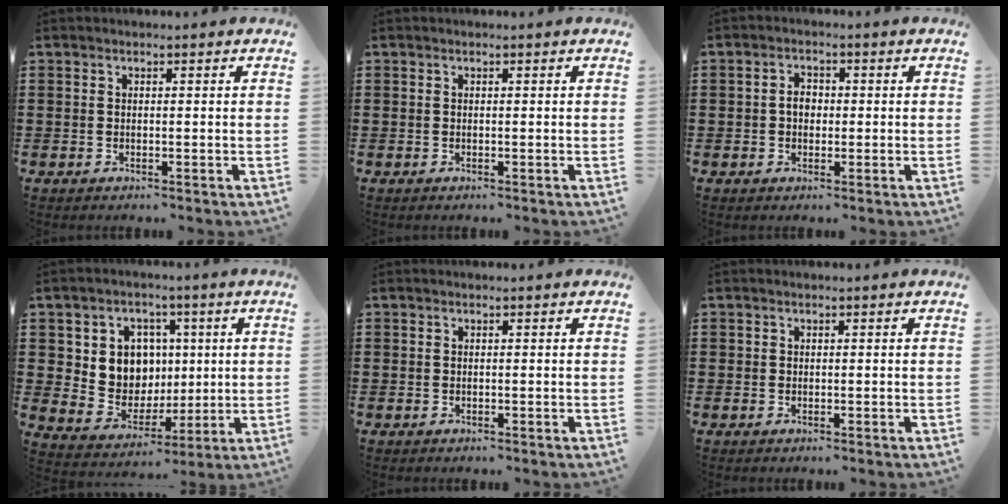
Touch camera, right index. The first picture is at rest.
{"total": 0.0}
{"total": 2.3, "force": [-0.2, 1.5, 1.8], "torque": [-0.034, 0.005, -0.004]}
{"total": 8.2, "force": [1.9, 7.4, 2.7], "torque": [-0.077, -0.002, 0.038]}
{"total": 0.0}
{"total": 0.0}